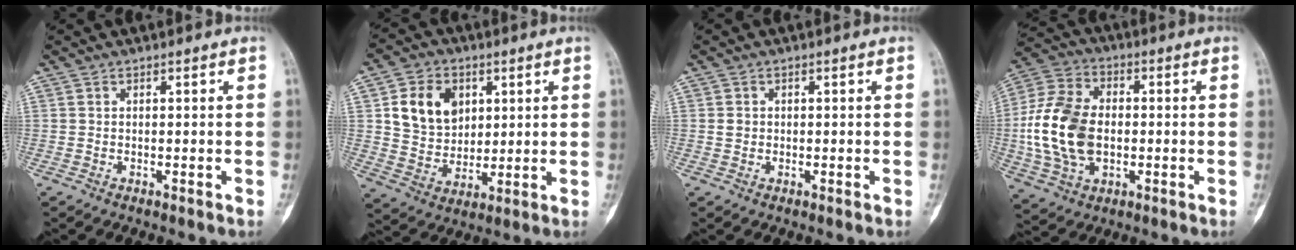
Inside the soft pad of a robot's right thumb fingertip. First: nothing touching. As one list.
[{"total": 11.3, "force": [3.6, 8.8, 6.2], "torque": [-0.074, -0.014, 0.073]}, {"total": 1.3, "force": [0.1, 1.2, 0.5], "torque": [-0.005, 0.003, 0.005]}, {"total": 17.0, "force": [-1.0, 11.3, 12.7], "torque": [-0.246, 0.013, -0.017]}]